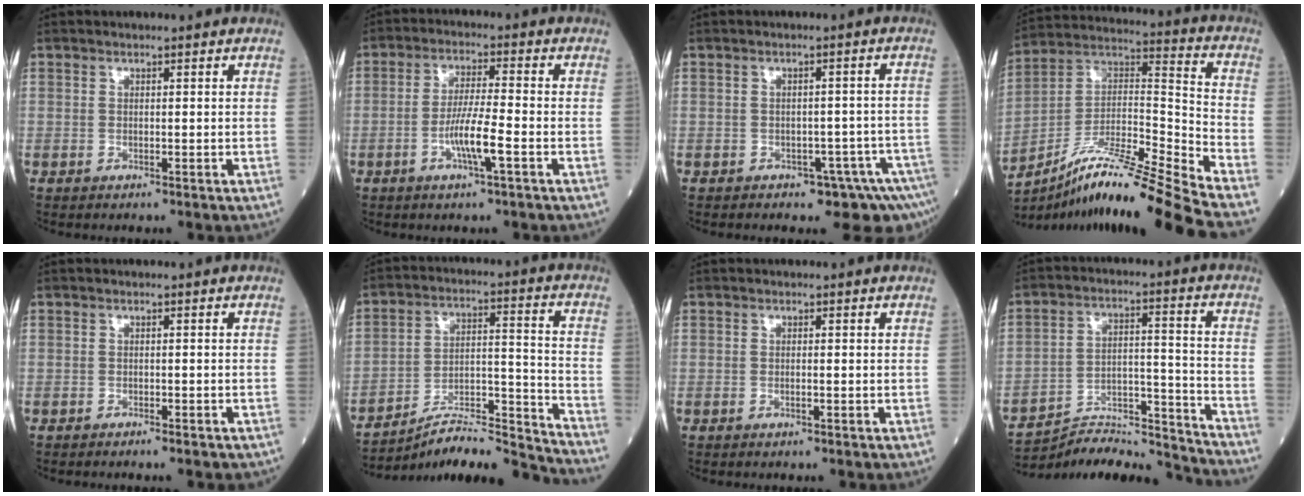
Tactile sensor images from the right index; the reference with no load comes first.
{"total": 6.4, "force": [-2.4, 0.0, 6.0], "torque": [-0.117, -0.003, -0.046]}
{"total": 7.0, "force": [-5.3, 2.8, 3.7], "torque": [-0.028, 0.016, -0.068]}
{"total": 21.1, "force": [-17.1, -1.8, 12.2], "torque": [-0.209, 0.002, -0.306]}
{"total": 2.4, "force": [-2.0, 0.5, 1.2], "torque": [-0.019, -0.004, -0.018]}
{"total": 17.7, "force": [-17.0, -1.1, 4.7], "torque": [-0.076, 0.029, -0.271]}
{"total": 0.7, "force": [-0.3, 0.0, 0.6], "torque": [-0.014, 0.000, -0.004]}
{"total": 15.9, "force": [-15.8, -0.7, 1.6], "torque": [-0.023, 0.035, -0.250]}